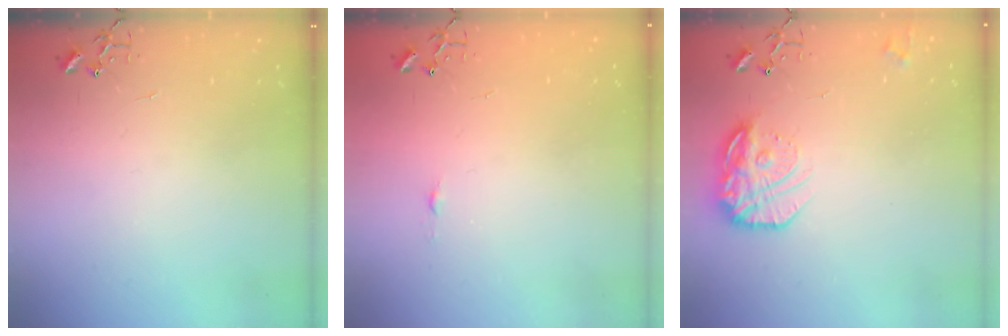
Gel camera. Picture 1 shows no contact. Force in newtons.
{"total": 3.3, "press": 3.3, "slide": 0.4}
{"total": 17.1, "press": 17.0, "slide": 1.2}